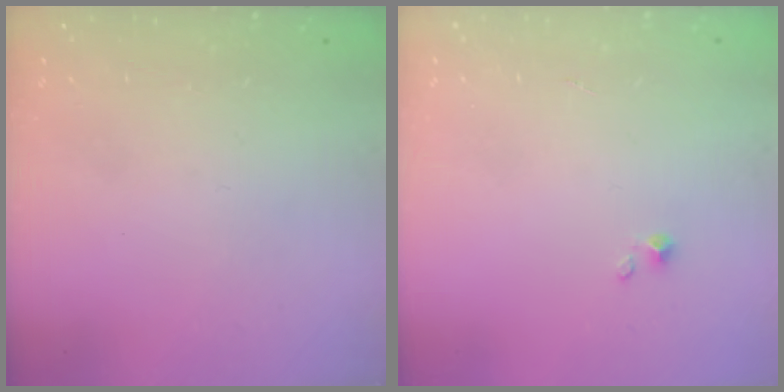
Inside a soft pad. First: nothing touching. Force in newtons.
{"total": 0.7, "press": 0.7, "slide": 0.1}